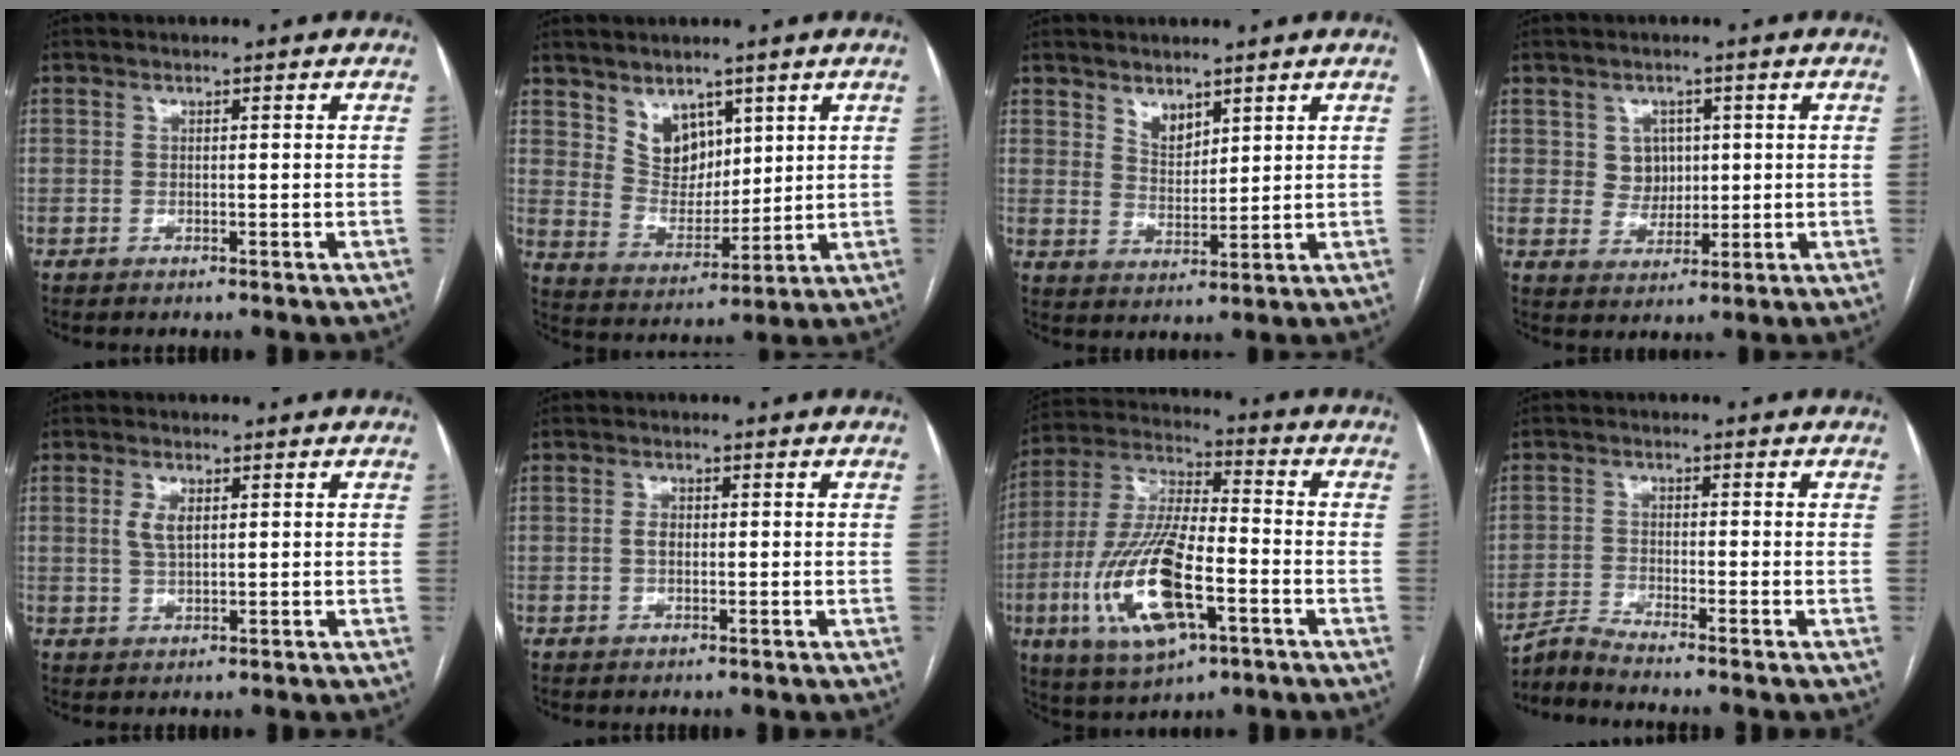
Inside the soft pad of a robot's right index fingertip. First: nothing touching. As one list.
[{"total": 7.3, "force": [4.4, 4.9, 3.2], "torque": [-0.058, 0.002, 0.093]}, {"total": 3.9, "force": [2.8, 2.0, 1.8], "torque": [-0.033, -0.006, 0.059]}, {"total": 4.2, "force": [1.1, 3.9, 1.1], "torque": [-0.015, 0.008, 0.023]}, {"total": 3.4, "force": [1.0, 1.6, 2.9], "torque": [-0.061, 0.002, 0.020]}, {"total": 1.6, "force": [0.0, 1.0, 1.3], "torque": [-0.025, 0.003, -0.001]}, {"total": 18.1, "force": [-5.9, 5.7, 16.2], "torque": [-0.344, -0.008, -0.100]}, {"total": 3.8, "force": [-3.3, -1.7, 0.1], "torque": [-0.018, -0.019, -0.065]}]